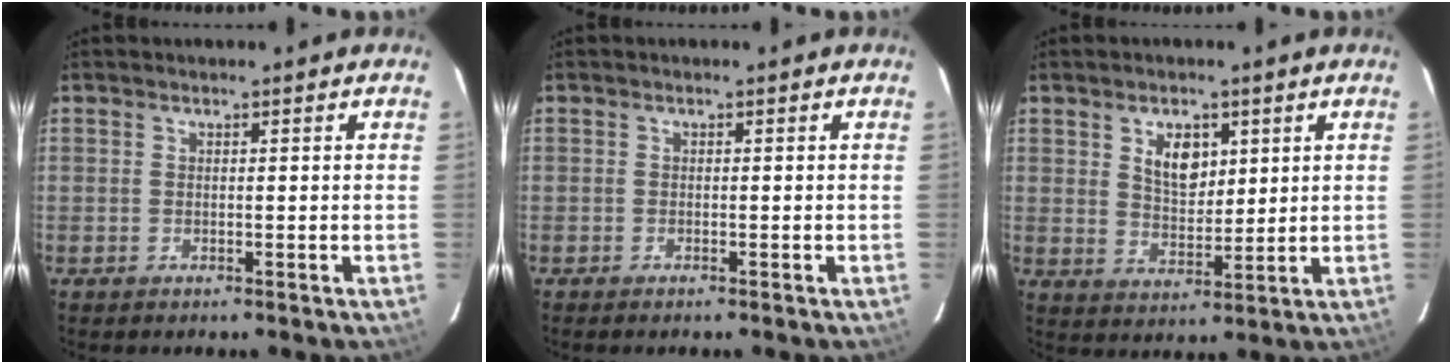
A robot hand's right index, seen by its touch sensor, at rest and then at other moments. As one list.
[{"total": 0.5, "force": [-0.5, 0.1, 0.2], "torque": [-0.003, -0.001, -0.010]}, {"total": 6.6, "force": [2.7, 3.9, 4.6], "torque": [-0.074, 0.004, 0.054]}]